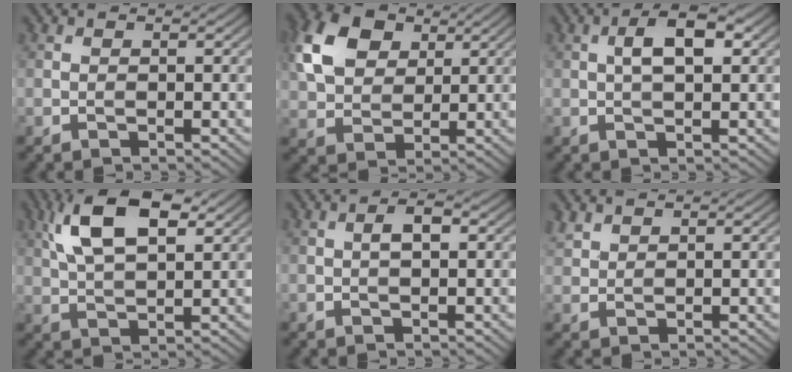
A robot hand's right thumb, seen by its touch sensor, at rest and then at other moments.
{"total": 9.4, "force": [3.8, 6.5, 5.7], "torque": [-0.152, 0.014, 0.069]}
{"total": 4.8, "force": [1.1, 1.9, 4.2], "torque": [-0.079, 0.010, 0.017]}
{"total": 10.3, "force": [4.6, 4.4, 8.2], "torque": [-0.168, 0.017, 0.086]}
{"total": 2.1, "force": [0.3, 0.8, 1.9], "torque": [-0.032, 0.006, 0.002]}
{"total": 1.9, "force": [1.6, 0.9, 0.6], "torque": [-0.018, 0.004, 0.041]}